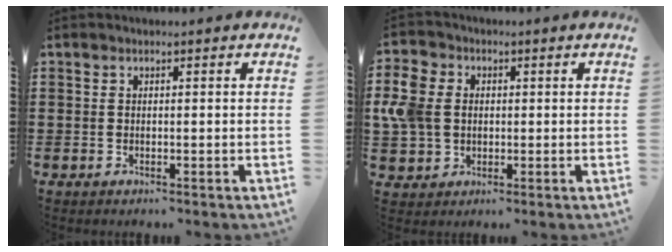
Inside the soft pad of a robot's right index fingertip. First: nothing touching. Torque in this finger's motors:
{"motor_torque": [0.65, -0.35, 0.51, 0.17]}